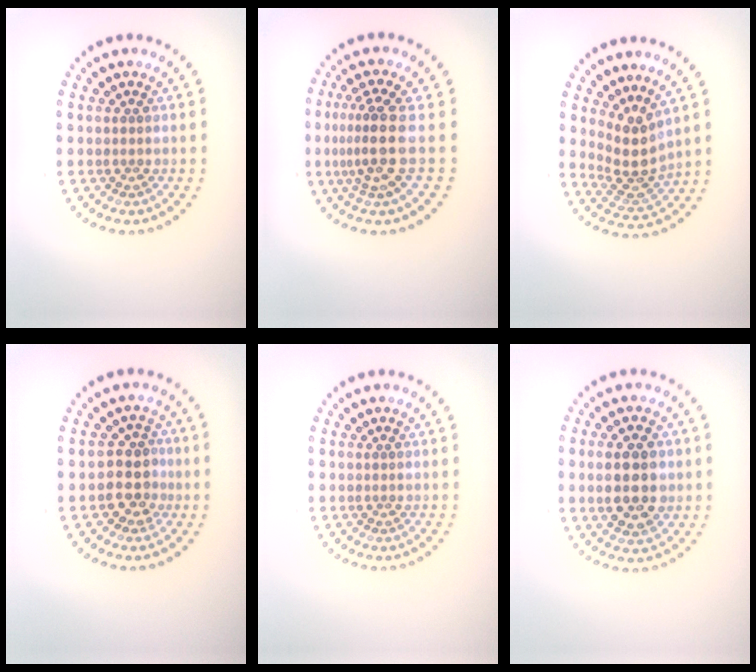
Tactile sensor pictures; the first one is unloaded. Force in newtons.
{"total": 3.6, "press": 2.7, "slide": 2.4}
{"total": 3.7, "press": 2.8, "slide": 2.4}
{"total": 3.1, "press": 2.6, "slide": 1.6}
{"total": 0.0}
{"total": 5.5, "press": 5.5, "slide": 0.4}